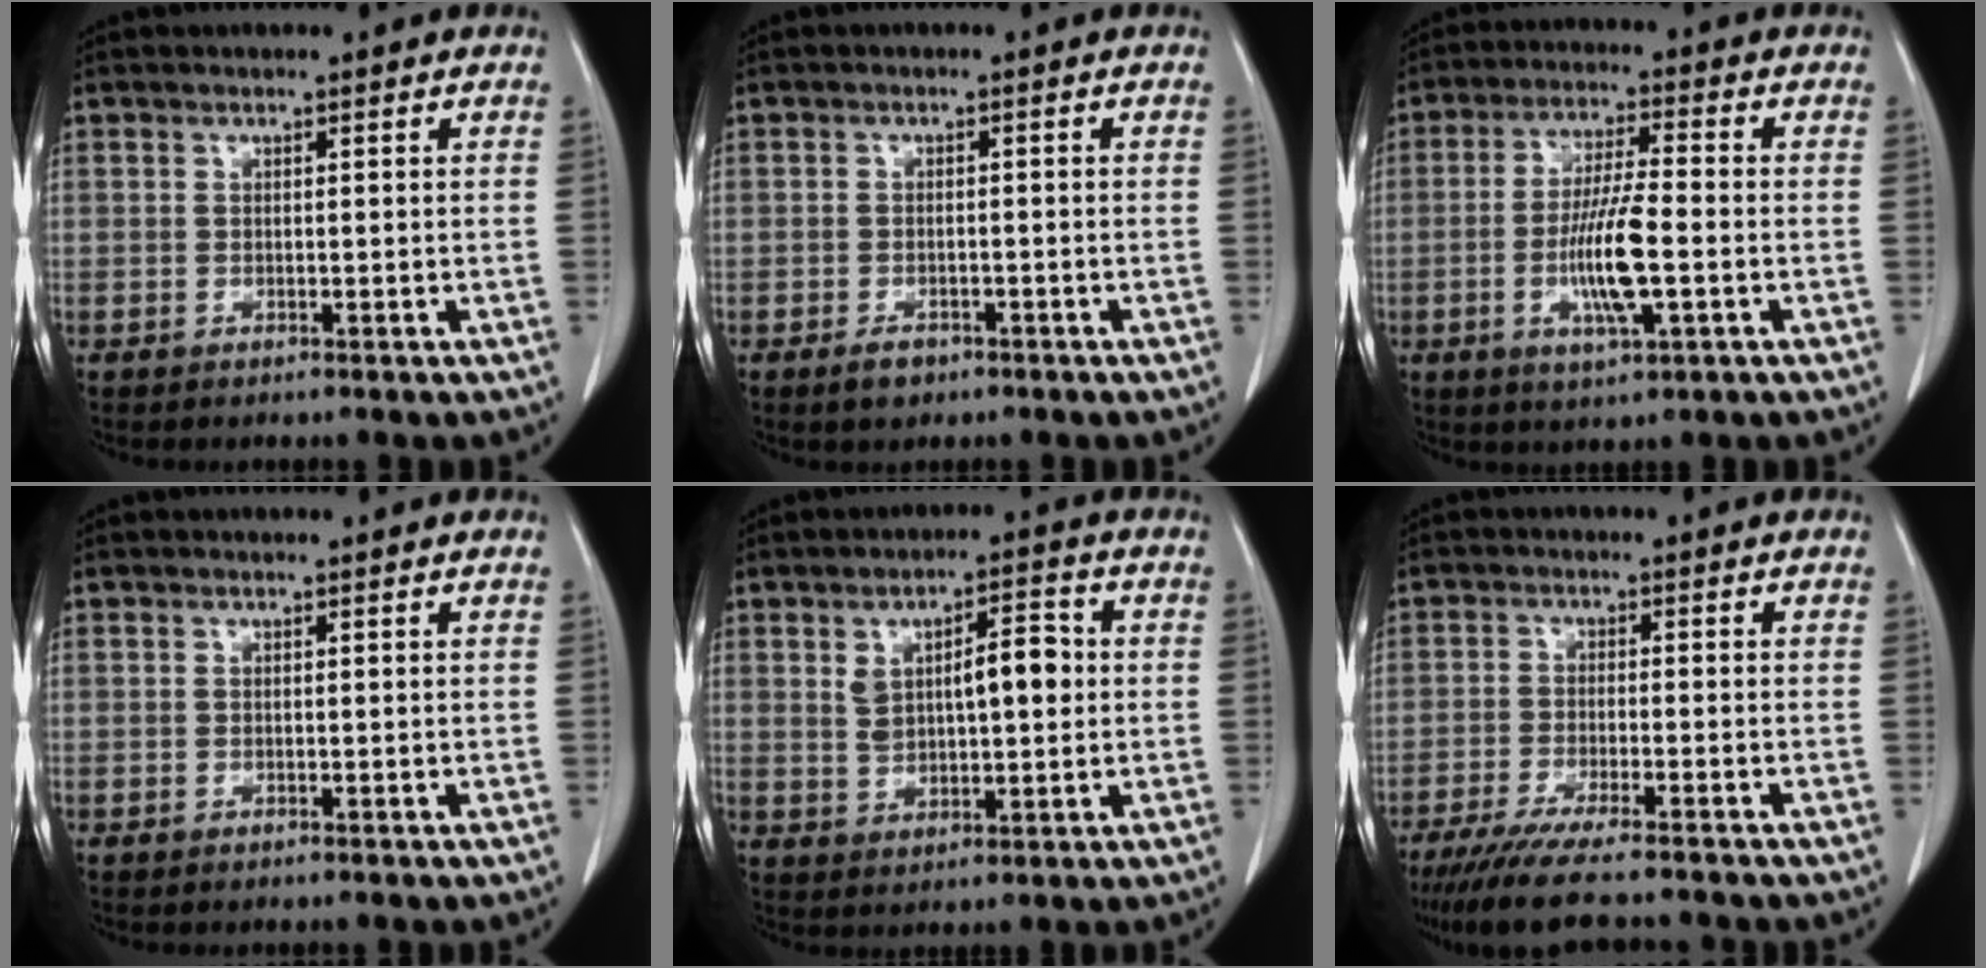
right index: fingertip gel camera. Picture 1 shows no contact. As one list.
[{"total": 2.5, "force": [-1.7, 1.5, 1.1], "torque": [-0.018, 0.002, -0.019]}, {"total": 9.7, "force": [-2.3, 1.3, 9.4], "torque": [-0.180, -0.007, -0.042]}, {"total": 0.0}, {"total": 8.2, "force": [1.4, 3.1, 7.4], "torque": [-0.123, 0.020, 0.031]}, {"total": 11.4, "force": [-9.5, 0.5, 6.1], "torque": [-0.090, -0.029, -0.151]}]